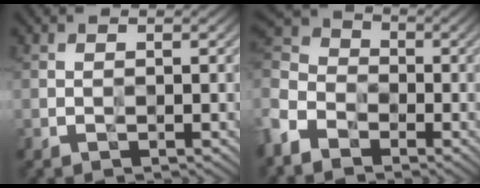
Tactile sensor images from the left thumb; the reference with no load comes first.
{"total": 9.5, "force": [-5.5, 6.3, 4.6], "torque": [-0.156, -0.032, -0.118]}